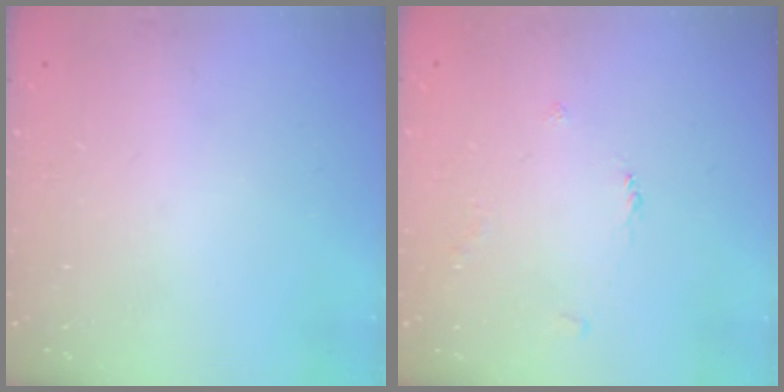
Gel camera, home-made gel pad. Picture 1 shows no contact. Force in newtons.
{"total": 2.5, "press": 2.5, "slide": 0.4}